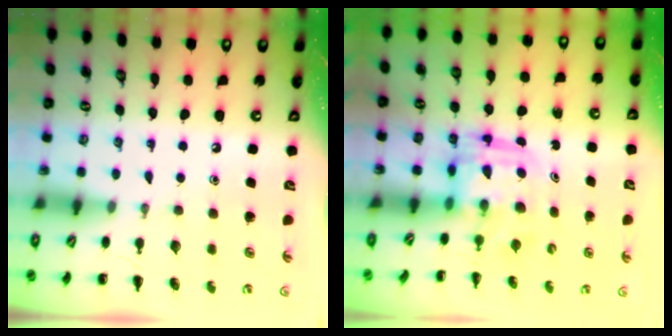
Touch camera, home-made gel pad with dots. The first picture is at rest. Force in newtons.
{"total": 3.3, "press": 3.3, "slide": 0.3}